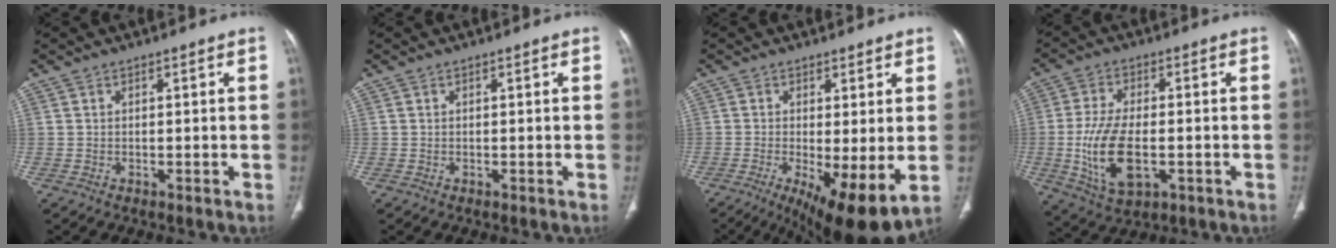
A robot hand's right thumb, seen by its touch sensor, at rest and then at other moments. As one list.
[{"total": 0.0}, {"total": 12.0, "force": [-3.1, 3.3, 11.1], "torque": [-0.180, -0.024, -0.039]}, {"total": 13.0, "force": [-2.6, 6.6, 10.9], "torque": [-0.217, -0.002, -0.037]}]